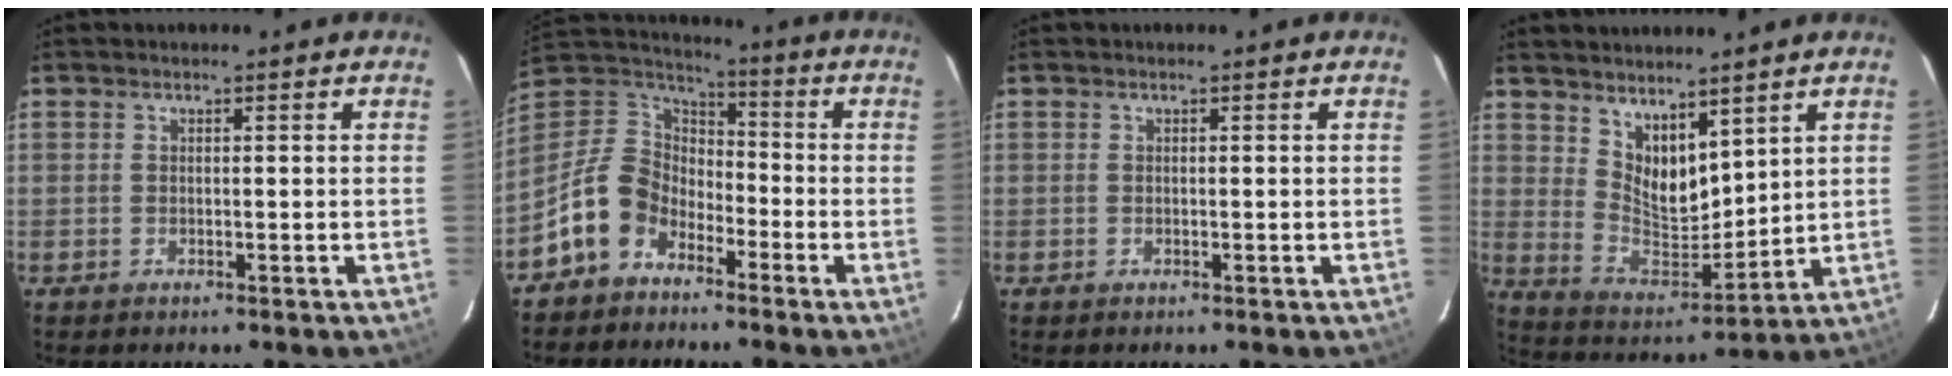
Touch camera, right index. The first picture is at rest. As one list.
[{"total": 12.0, "force": [-7.5, 8.0, 4.8], "torque": [-0.114, 0.029, -0.150]}, {"total": 0.0}, {"total": 10.0, "force": [6.7, 4.9, 5.5], "torque": [-0.091, -0.010, 0.138]}]